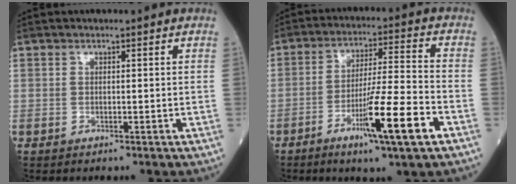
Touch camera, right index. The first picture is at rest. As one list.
[{"total": 12.1, "force": [-5.6, -0.3, 10.7], "torque": [-0.186, -0.015, -0.095]}]